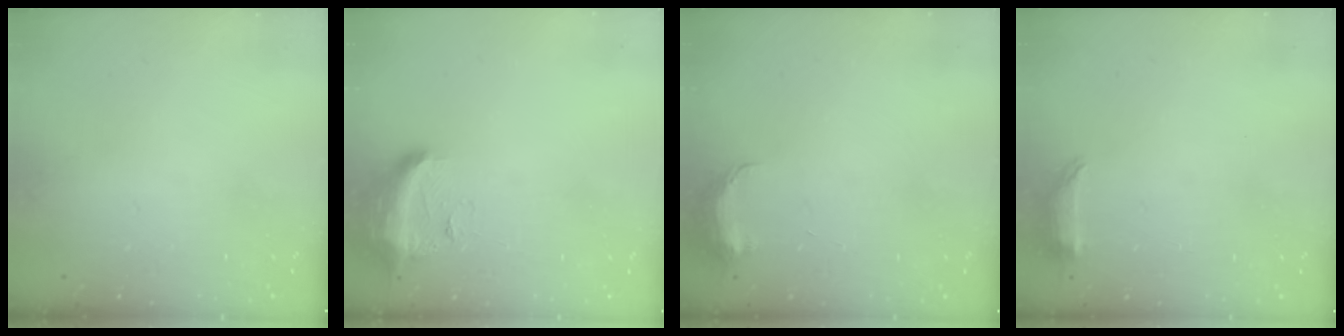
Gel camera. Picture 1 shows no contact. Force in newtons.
{"total": 9.6, "press": 9.6, "slide": 0.6}
{"total": 7.0, "press": 6.9, "slide": 0.6}
{"total": 6.6, "press": 6.6, "slide": 0.9}